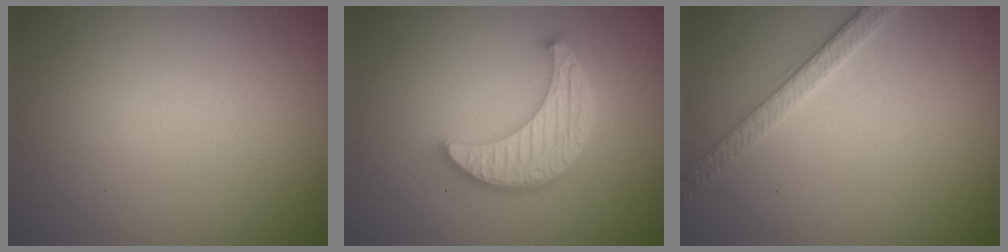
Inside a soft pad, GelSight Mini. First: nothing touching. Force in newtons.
{"total": 4.9, "press": 3.9, "slide": 2.9}
{"total": 2.6, "press": 2.6, "slide": 0.5}